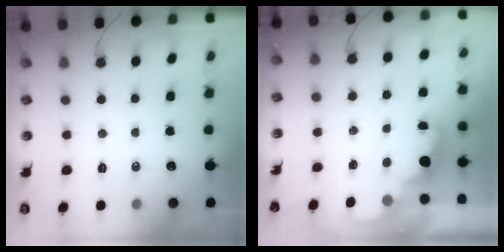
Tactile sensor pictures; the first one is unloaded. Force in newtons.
{"total": 2.5, "press": 2.4, "slide": 0.5}